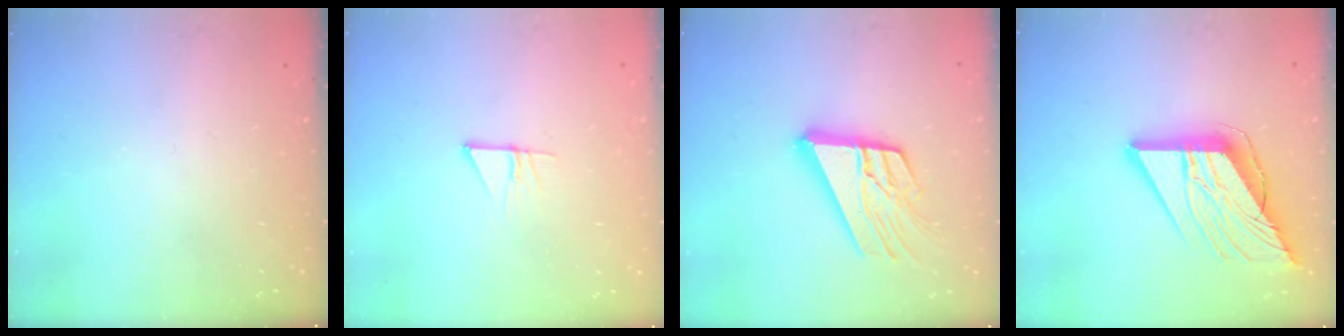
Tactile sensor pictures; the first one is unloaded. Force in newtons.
{"total": 4.2, "press": 4.2, "slide": 0.4}
{"total": 16.5, "press": 16.4, "slide": 1.7}
{"total": 15.2, "press": 15.1, "slide": 1.6}